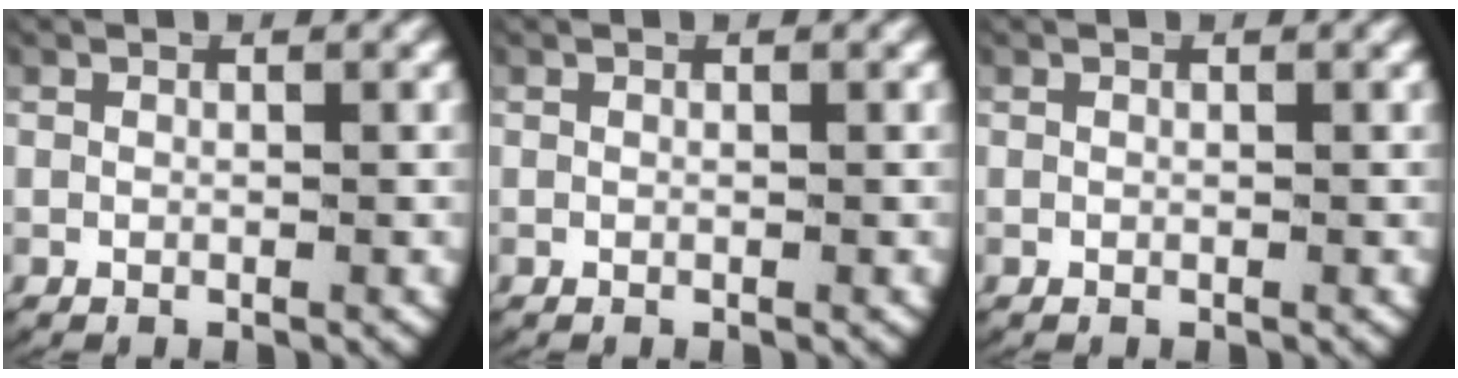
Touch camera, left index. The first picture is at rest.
{"total": 0.0}
{"total": 0.0}